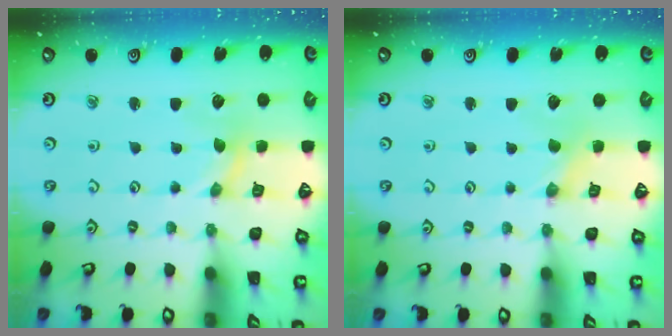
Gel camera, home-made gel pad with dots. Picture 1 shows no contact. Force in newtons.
{"total": 0.0}